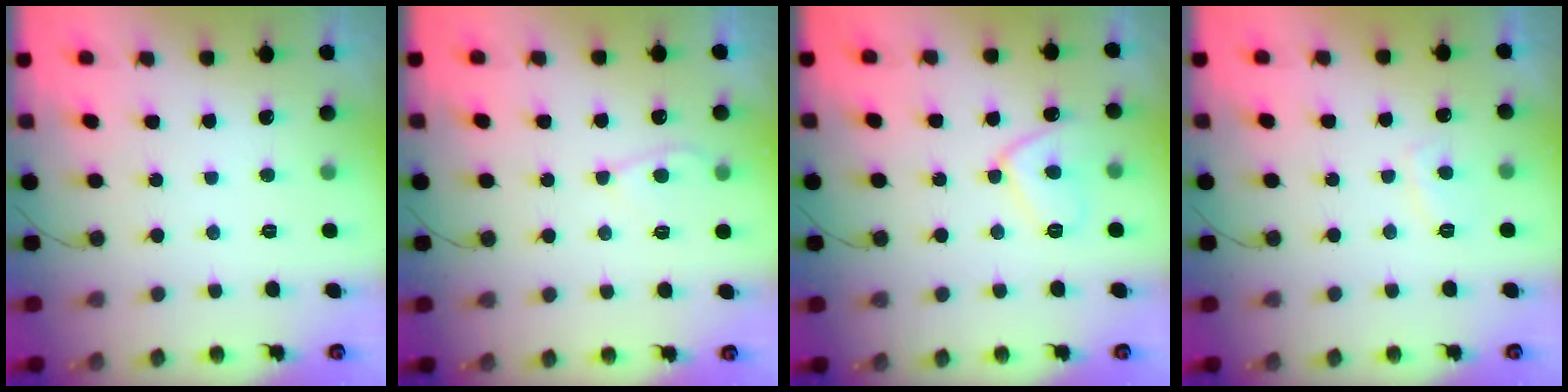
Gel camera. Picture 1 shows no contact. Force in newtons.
{"total": 4.1, "press": 4.1, "slide": 0.4}
{"total": 8.7, "press": 8.7, "slide": 0.8}
{"total": 3.2, "press": 3.1, "slide": 0.5}